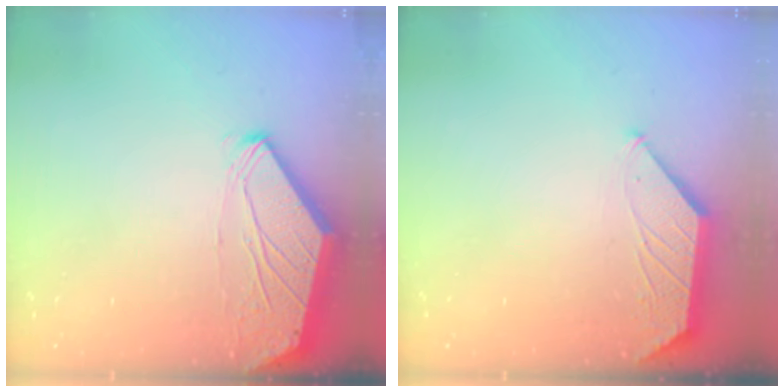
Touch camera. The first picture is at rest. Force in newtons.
{"total": 0.8, "press": 0.8, "slide": 0.2}